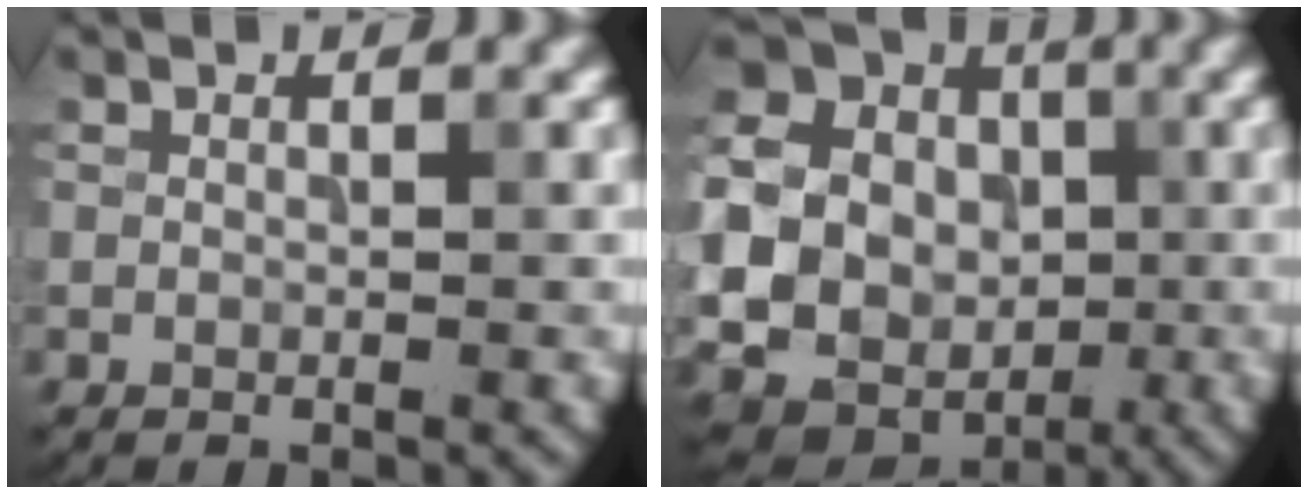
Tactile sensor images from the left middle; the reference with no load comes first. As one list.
[{"total": 17.4, "force": [-0.9, 16.2, 6.1], "torque": [-0.171, -0.001, -0.044]}]